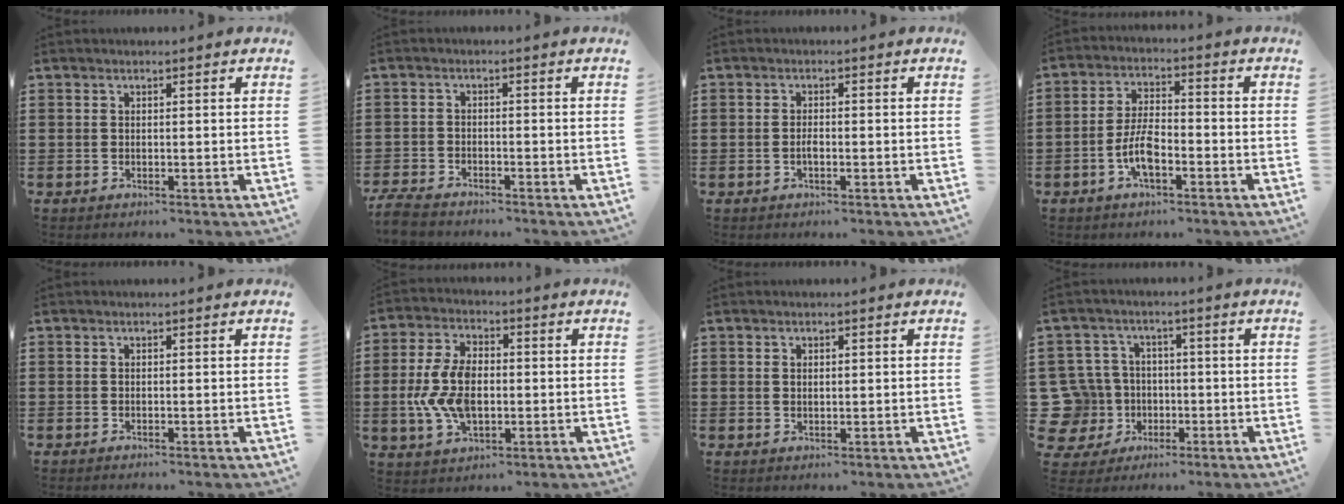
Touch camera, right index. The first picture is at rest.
{"total": 2.8, "force": [-2.7, 0.5, 0.5], "torque": [-0.026, -0.001, -0.060]}
{"total": 1.4, "force": [-0.4, 0.6, 1.2], "torque": [-0.024, -0.001, -0.008]}
{"total": 6.3, "force": [-2.5, 2.5, 5.2], "torque": [-0.121, 0.000, -0.054]}
{"total": 0.0}
{"total": 9.5, "force": [-0.9, 5.6, 7.6], "torque": [-0.186, 0.002, -0.023]}
{"total": 0.8, "force": [0.3, 0.5, 0.5], "torque": [-0.011, 0.004, 0.006]}
{"total": 9.3, "force": [-1.4, 8.7, 3.0], "torque": [-0.130, 0.008, -0.026]}